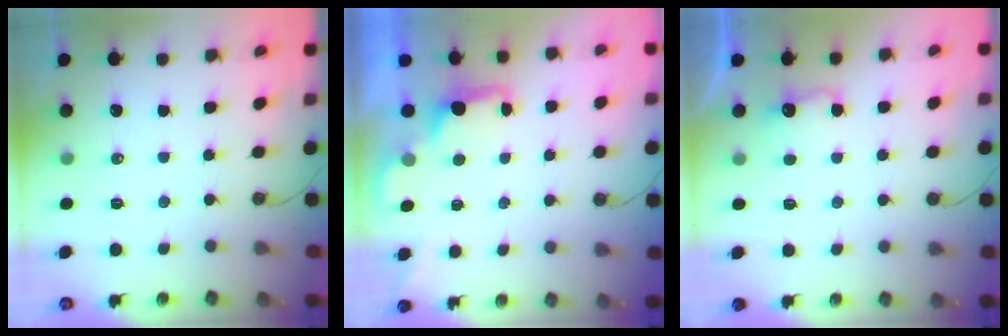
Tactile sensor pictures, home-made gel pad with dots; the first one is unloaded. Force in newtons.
{"total": 2.3, "press": 2.2, "slide": 0.7}
{"total": 3.8, "press": 3.7, "slide": 1.0}